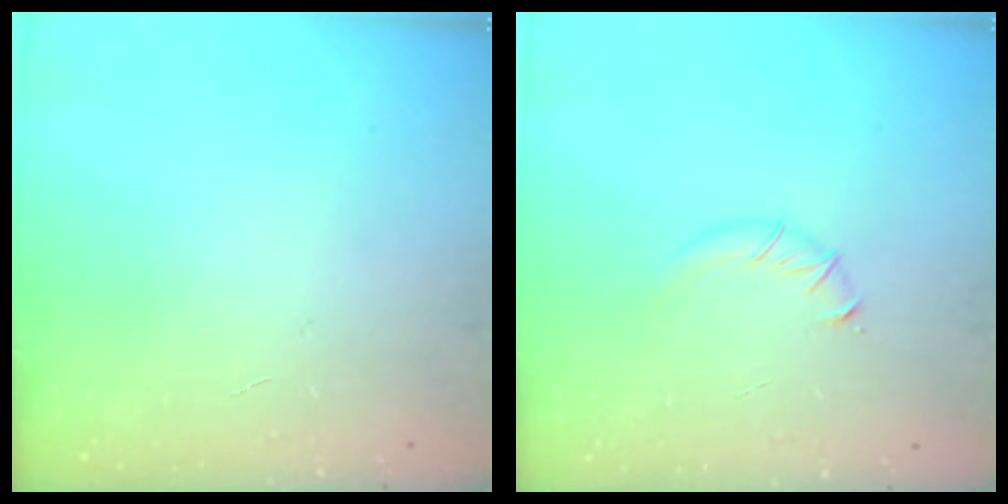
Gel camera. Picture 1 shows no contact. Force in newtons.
{"total": 3.2, "press": 3.1, "slide": 0.9}